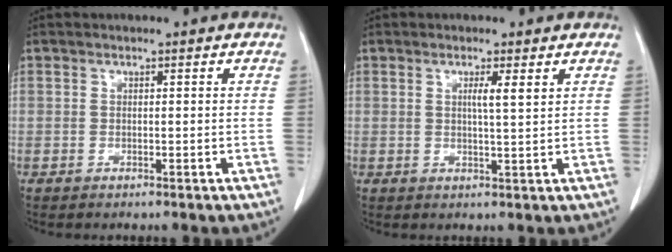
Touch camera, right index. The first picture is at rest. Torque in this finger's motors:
{"motor_torque": [0.08, 0.04, 0.06, 0.03]}